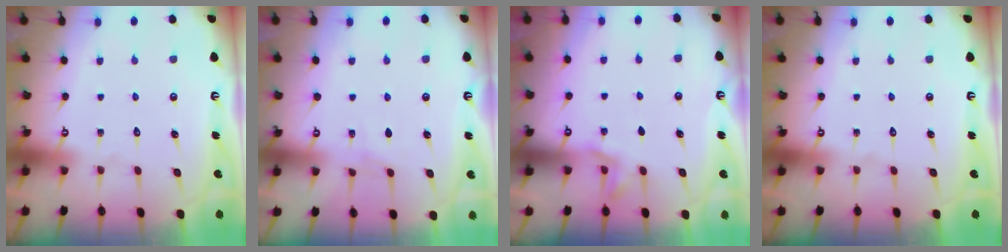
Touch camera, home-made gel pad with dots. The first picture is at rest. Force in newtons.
{"total": 3.0, "press": 2.9, "slide": 0.5}
{"total": 3.8, "press": 3.1, "slide": 2.1}
{"total": 0.0}